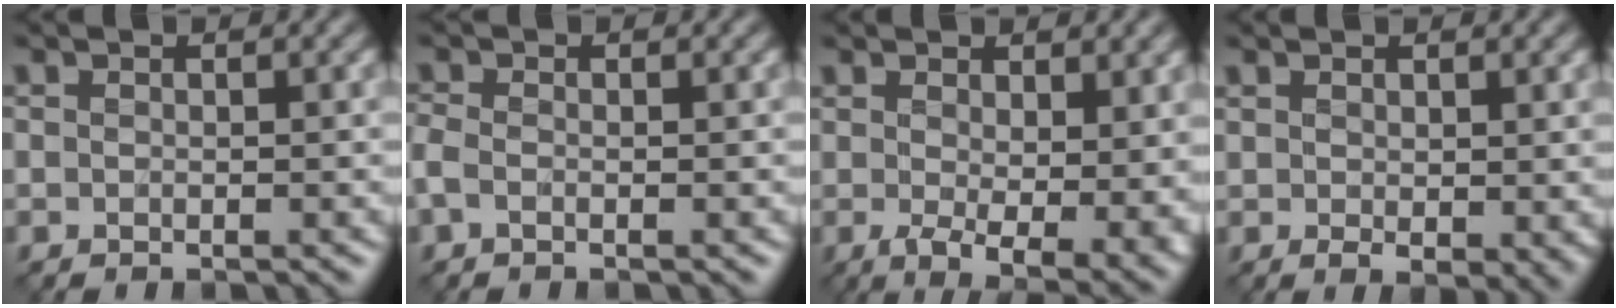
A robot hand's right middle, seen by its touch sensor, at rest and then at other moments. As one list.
[{"total": 1.5, "force": [-0.5, 0.9, 1.0], "torque": [-0.033, 0.003, -0.016]}, {"total": 7.3, "force": [-0.1, 3.1, 6.6], "torque": [-0.099, -0.019, 0.010]}, {"total": 2.3, "force": [0.7, 0.9, 2.0], "torque": [-0.033, -0.004, 0.019]}]